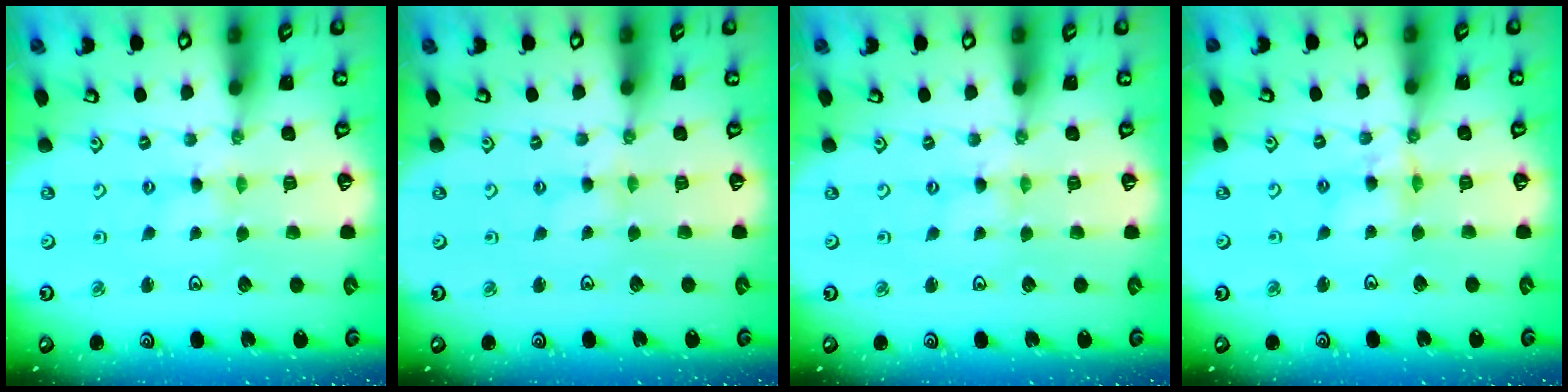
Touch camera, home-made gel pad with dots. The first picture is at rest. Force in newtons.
{"total": 2.3, "press": 2.3, "slide": 0.3}
{"total": 0.0}
{"total": 5.7, "press": 5.7, "slide": 0.5}